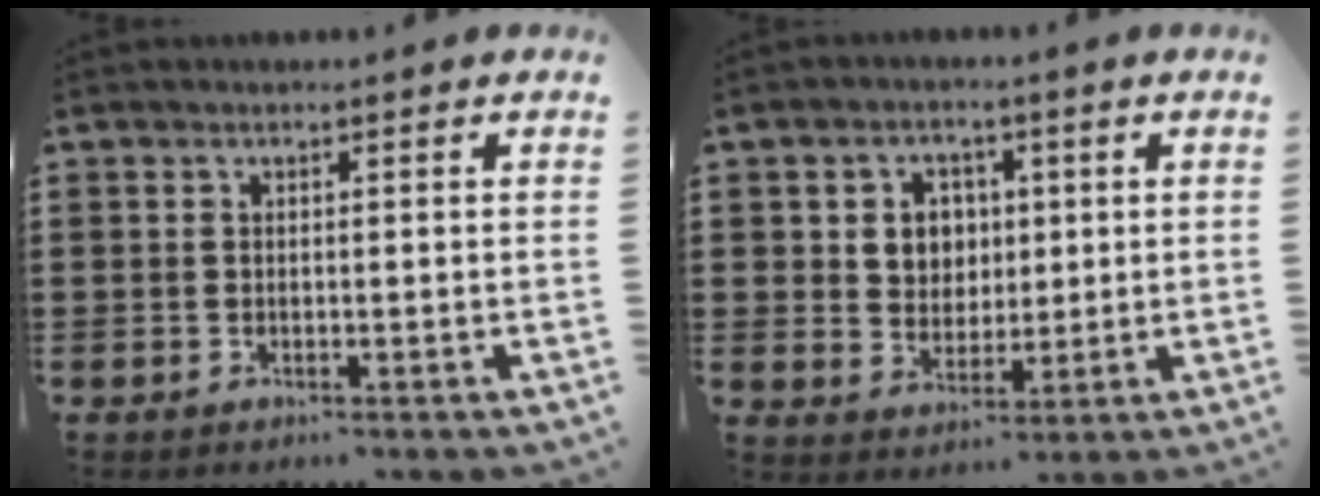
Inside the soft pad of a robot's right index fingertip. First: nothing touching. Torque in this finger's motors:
{"motor_torque": [0.24, -0.19, 0.49, 0.04]}